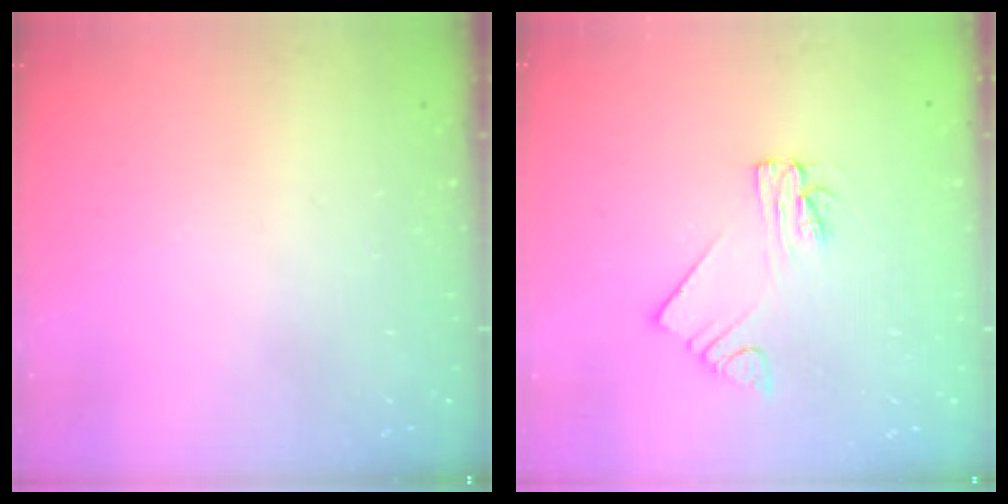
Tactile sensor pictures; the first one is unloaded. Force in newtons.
{"total": 2.2, "press": 2.2, "slide": 0.1}